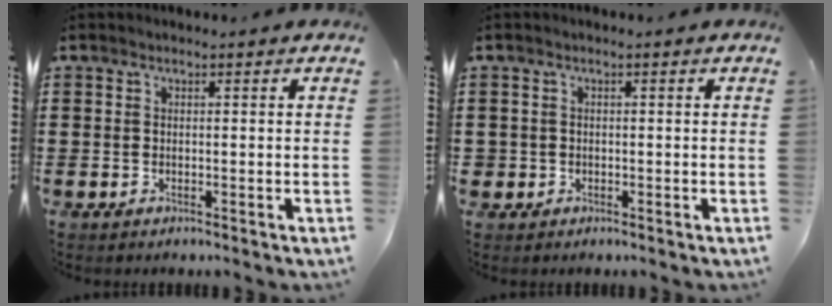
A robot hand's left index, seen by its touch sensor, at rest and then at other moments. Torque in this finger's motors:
{"motor_torque": [0.21, 0.19, 0.03, -0.02]}